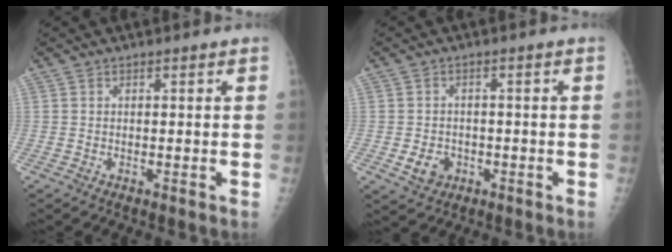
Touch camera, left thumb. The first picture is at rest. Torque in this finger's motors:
{"motor_torque": [-0.39, 0.39, 0.07, 0.03, 0.00]}